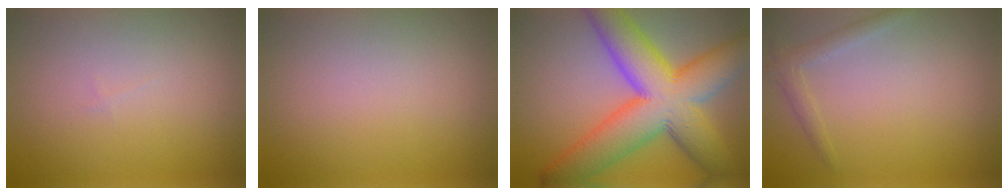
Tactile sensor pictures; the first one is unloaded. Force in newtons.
{"total": 0.0}
{"total": 13.0, "press": 13.0, "slide": 0.3}
{"total": 1.6, "press": 1.6, "slide": 0.1}